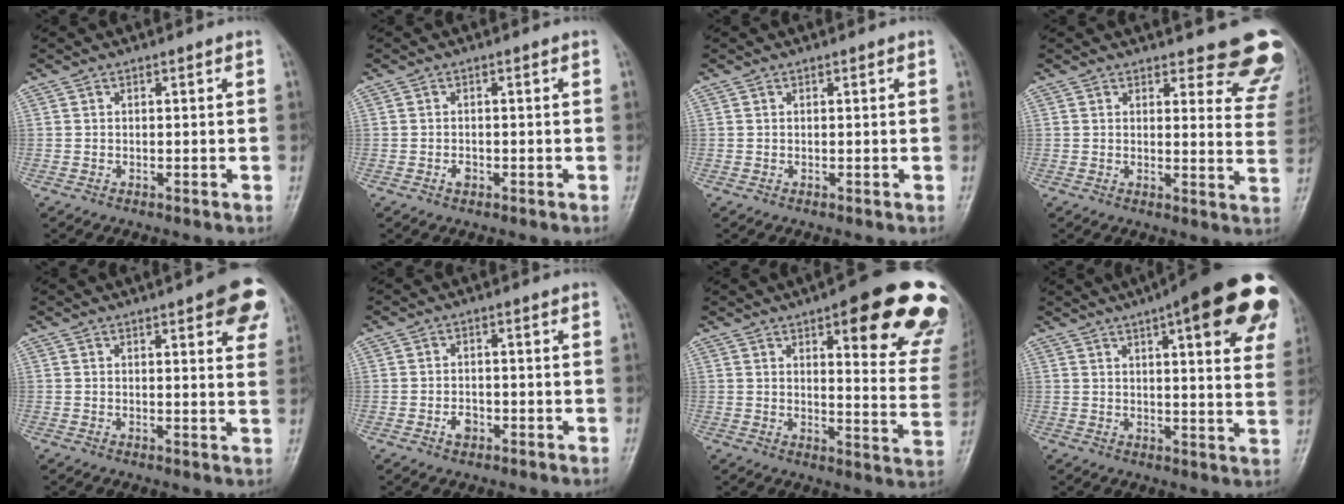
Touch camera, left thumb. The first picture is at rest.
{"total": 1.3, "force": [-0.6, 0.9, 0.6], "torque": [-0.003, 0.005, -0.010]}
{"total": 0.0}
{"total": 12.6, "force": [11.1, 4.1, 4.3], "torque": [0.011, -0.082, 0.098]}
{"total": 9.8, "force": [5.1, 2.9, 7.9], "torque": [-0.058, -0.011, 0.055]}
{"total": 2.3, "force": [-1.1, 1.7, 1.1], "torque": [-0.009, 0.008, -0.017]}
{"total": 23.0, "force": [13.0, 6.6, 17.8], "torque": [-0.179, -0.050, 0.157]}
{"total": 23.8, "force": [12.0, 6.6, 19.5], "torque": [-0.212, -0.009, 0.142]}